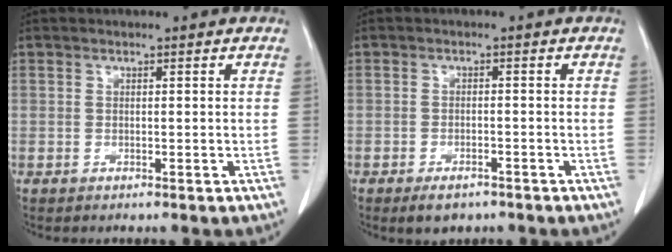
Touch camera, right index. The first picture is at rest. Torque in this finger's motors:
{"motor_torque": [0.28, -0.25, 0.07, 0.03]}